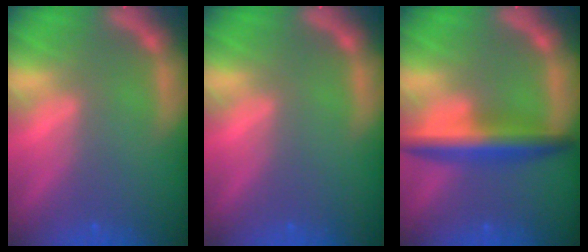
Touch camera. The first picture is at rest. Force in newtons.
{"total": 0.0}
{"total": 5.5}